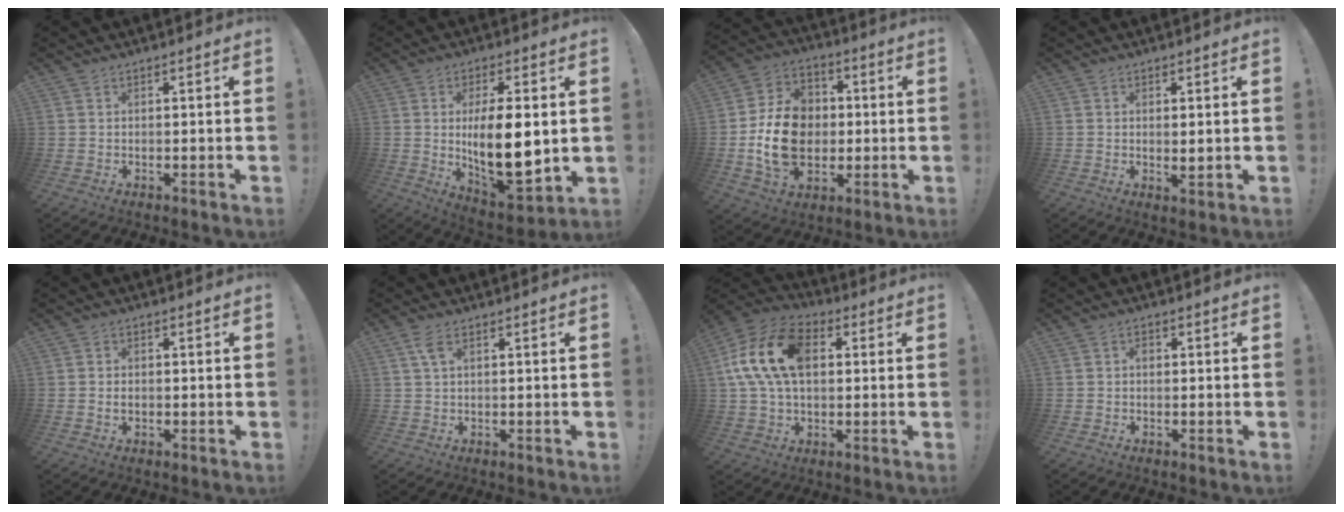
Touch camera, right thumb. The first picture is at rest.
{"total": 17.6, "force": [0.9, 7.2, 16.0], "torque": [-0.264, -0.020, 0.016]}
{"total": 17.7, "force": [-1.8, 13.9, 10.8], "torque": [-0.189, 0.017, -0.023]}
{"total": 2.2, "force": [1.1, 0.2, 1.9], "torque": [-0.020, -0.014, 0.016]}
{"total": 1.6, "force": [-0.4, 1.0, 1.1], "torque": [-0.011, 0.001, -0.008]}
{"total": 3.3, "force": [1.2, 1.0, 2.9], "torque": [-0.055, 0.001, 0.020]}
{"total": 18.3, "force": [3.6, 12.2, 13.2], "torque": [-0.250, 0.011, 0.064]}
{"total": 1.3, "force": [-0.1, 1.0, 0.8], "torque": [-0.014, 0.005, -0.004]}